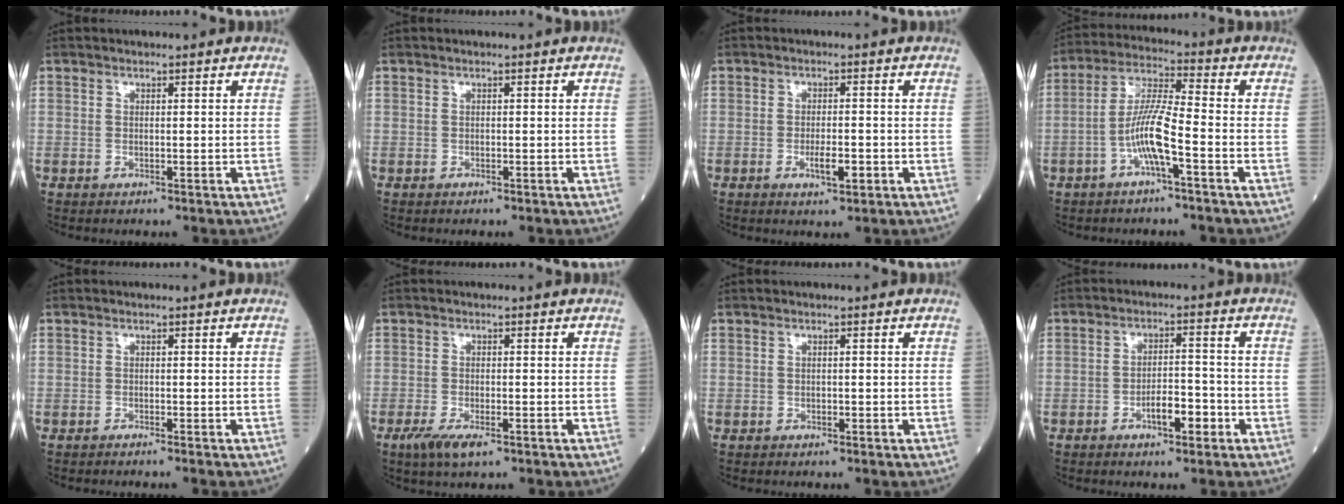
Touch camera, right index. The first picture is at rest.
{"total": 0.0}
{"total": 2.8, "force": [-1.1, 0.7, 2.5], "torque": [-0.044, 0.001, -0.016]}
{"total": 7.9, "force": [-3.0, 0.5, 7.3], "torque": [-0.148, 0.014, -0.061]}
{"total": 1.6, "force": [-1.4, -0.3, 0.7], "torque": [-0.011, 0.001, -0.018]}
{"total": 4.4, "force": [-2.6, 1.3, 3.3], "torque": [-0.065, -0.008, -0.042]}
{"total": 0.0}
{"total": 4.6, "force": [-2.4, 1.4, 3.7], "torque": [-0.059, 0.007, -0.042]}